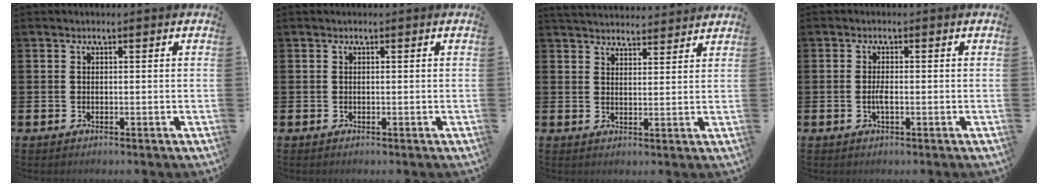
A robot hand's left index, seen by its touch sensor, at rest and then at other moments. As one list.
[{"total": 0.0}, {"total": 4.2, "force": [4.2, 0.7, 0.1], "torque": [-0.006, -0.026, 0.075]}, {"total": 1.5, "force": [-0.4, 0.4, 1.4], "torque": [-0.018, -0.002, -0.009]}]